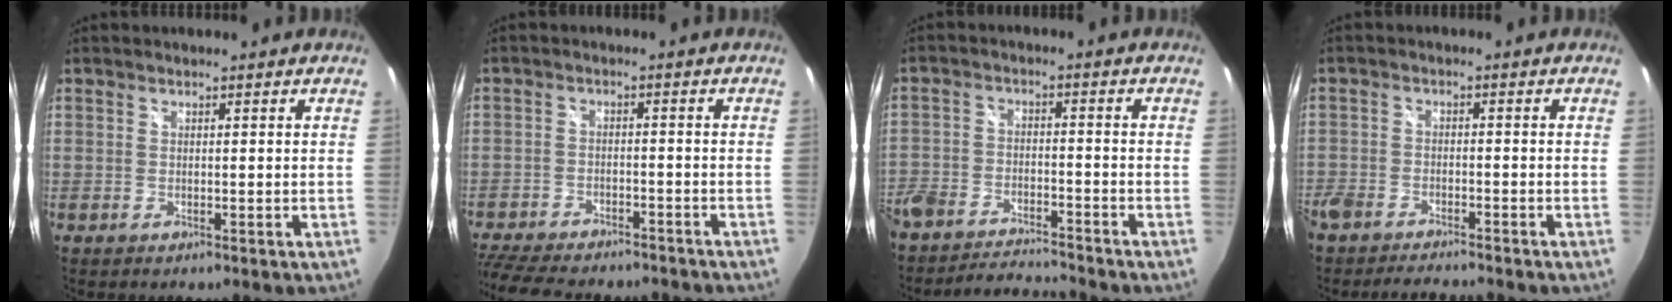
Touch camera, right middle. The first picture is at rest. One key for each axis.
{"total": 15.1, "fx": -12.6, "fy": 5.6, "fz": 6.2, "tx": -0.159, "ty": -0.006, "tz": -0.195}
{"total": 11.9, "fx": -10.4, "fy": 4.0, "fz": 4.3, "tx": -0.127, "ty": -0.012, "tz": -0.182}
{"total": 8.0, "fx": -7.1, "fy": 2.4, "fz": 2.8, "tx": -0.088, "ty": -0.017, "tz": -0.123}